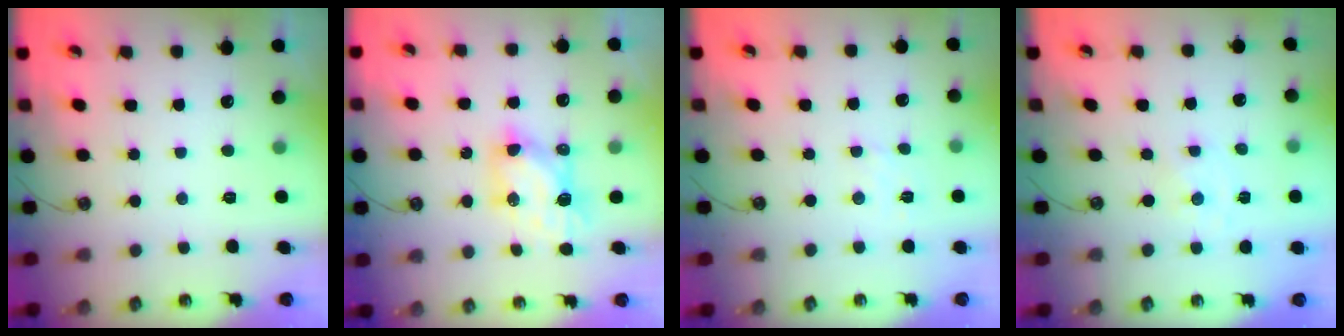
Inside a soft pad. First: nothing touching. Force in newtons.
{"total": 7.1, "press": 7.1, "slide": 0.2}
{"total": 2.6, "press": 2.6, "slide": 0.4}
{"total": 0.0}